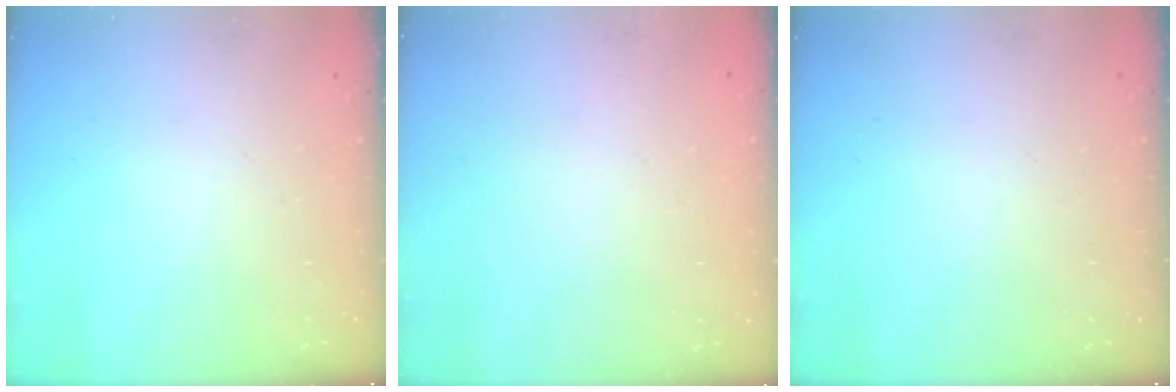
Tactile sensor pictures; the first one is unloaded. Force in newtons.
{"total": 1.6, "press": 1.6, "slide": 0.2}
{"total": 0.0}